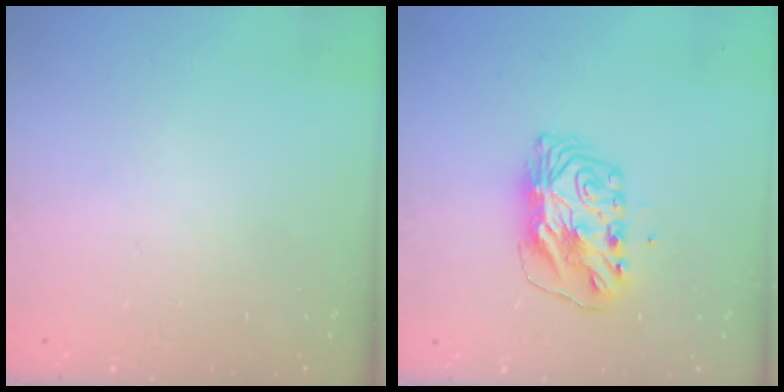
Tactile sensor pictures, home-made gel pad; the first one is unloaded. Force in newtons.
{"total": 8.4, "press": 8.4, "slide": 0.8}